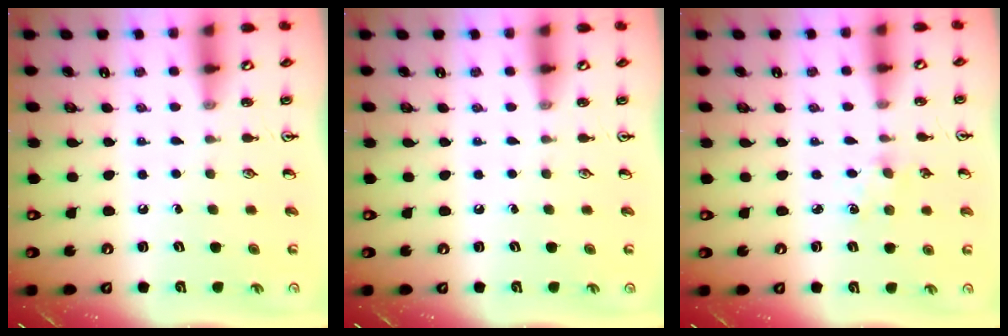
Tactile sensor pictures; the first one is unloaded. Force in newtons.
{"total": 0.0}
{"total": 2.3, "press": 2.3, "slide": 0.4}